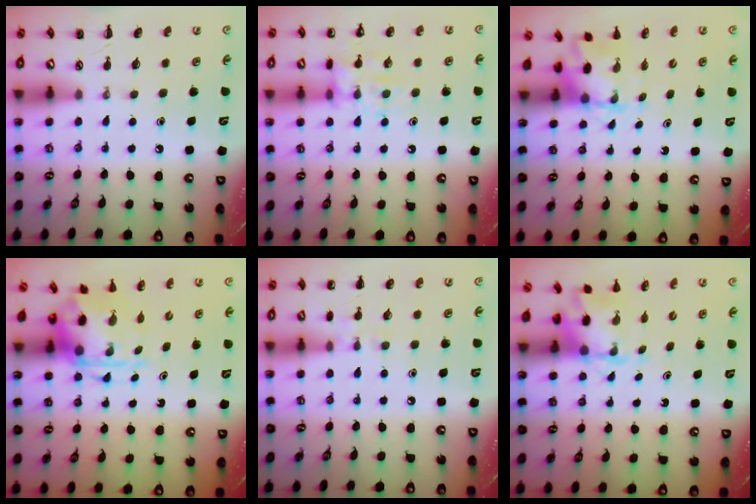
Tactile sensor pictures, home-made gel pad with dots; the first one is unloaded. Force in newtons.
{"total": 12.0, "press": 12.0, "slide": 0.7}
{"total": 2.7, "press": 2.5, "slide": 0.9}
{"total": 4.7, "press": 4.7, "slide": 0.6}
{"total": 6.1, "press": 5.8, "slide": 2.0}
{"total": 3.1, "press": 3.0, "slide": 0.5}